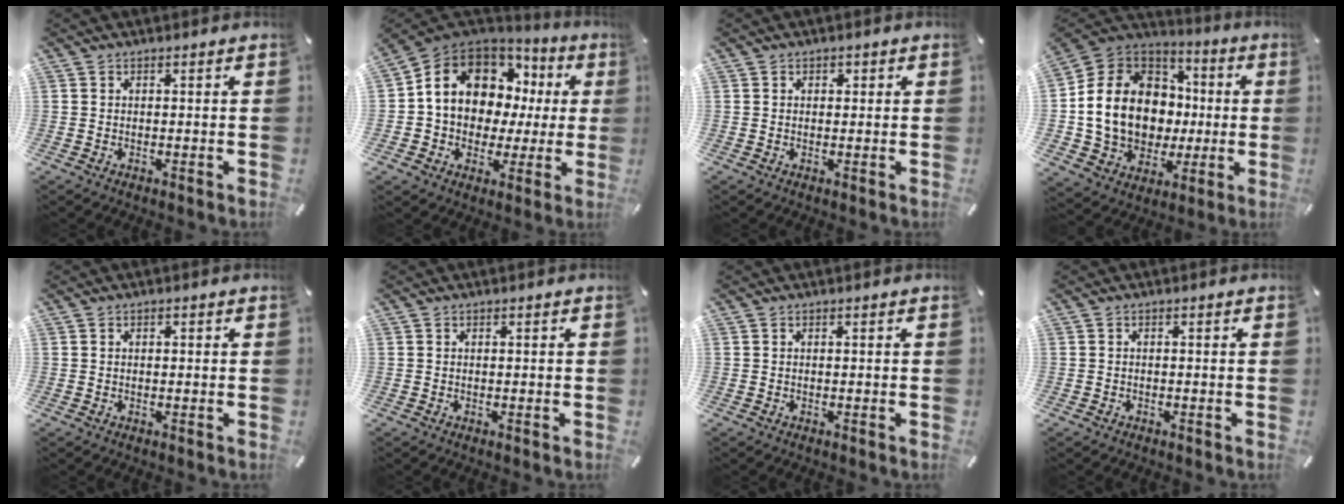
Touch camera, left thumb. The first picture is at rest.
{"total": 13.4, "force": [4.7, 10.6, 6.6], "torque": [-0.145, -0.026, 0.094]}
{"total": 1.0, "force": [0.2, 1.0, 0.2], "torque": [0.004, 0.003, 0.000]}
{"total": 18.2, "force": [0.0, 15.1, 10.1], "torque": [-0.217, -0.009, 0.011]}
{"total": 0.6, "force": [0.0, 0.5, 0.4], "torque": [-0.008, 0.003, -0.001]}
{"total": 0.0}
{"total": 0.0}
{"total": 0.5, "force": [-0.4, 0.4, 0.0], "torque": [0.001, 0.002, -0.010]}